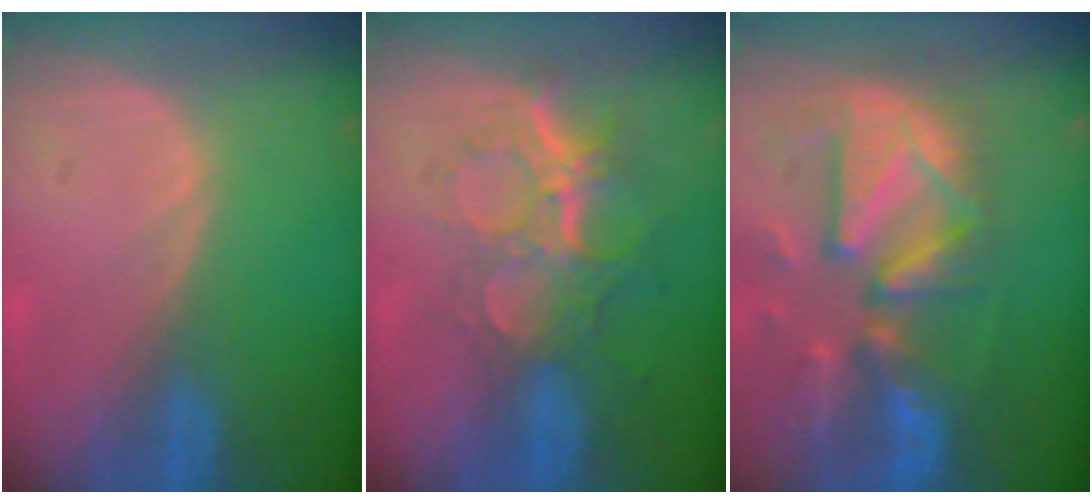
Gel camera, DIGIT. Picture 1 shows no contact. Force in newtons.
{"total": 9.2, "press": 7.7, "slide": 5.0}
{"total": 12.8, "press": 11.1, "slide": 6.3}